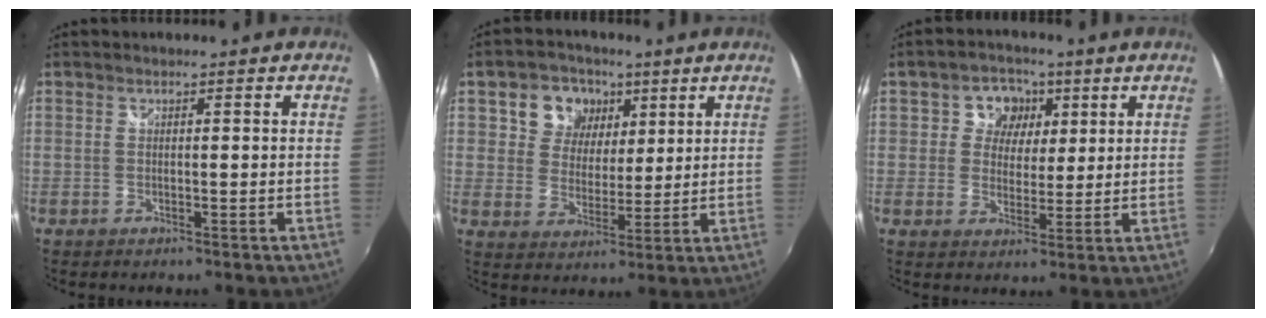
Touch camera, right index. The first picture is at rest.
{"total": 9.0, "force": [4.0, 7.5, 3.1], "torque": [-0.067, 0.020, 0.070]}
{"total": 6.8, "force": [2.0, 6.0, 2.4], "torque": [-0.041, 0.008, 0.028]}